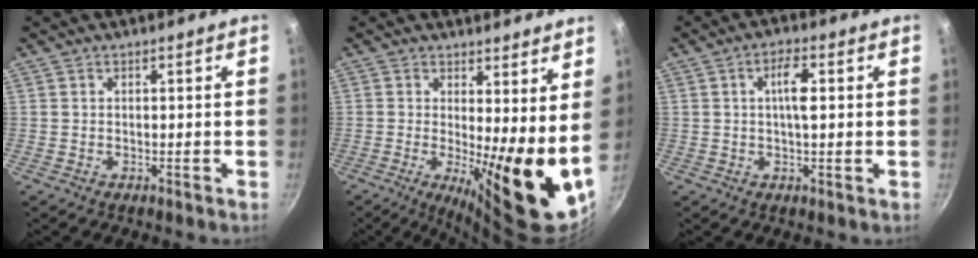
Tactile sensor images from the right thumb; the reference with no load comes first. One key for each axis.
{"total": 12.9, "fx": 0.3, "fy": 3.9, "fz": 12.3, "tx": -0.160, "ty": -0.025, "tz": 0.010}
{"total": 5.0, "fx": 0.7, "fy": 1.6, "fz": 4.7, "tx": -0.084, "ty": 0.006, "tz": 0.010}